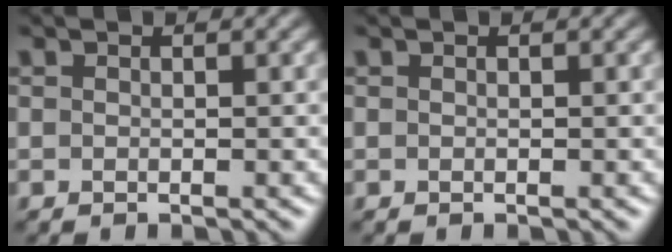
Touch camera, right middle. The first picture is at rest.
{"total": 0.0}